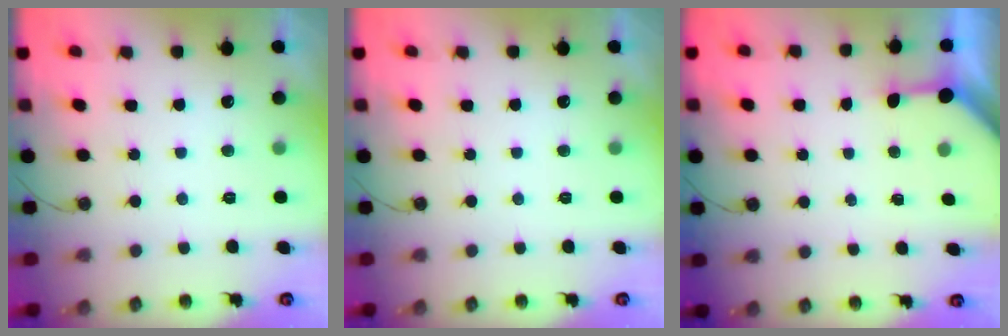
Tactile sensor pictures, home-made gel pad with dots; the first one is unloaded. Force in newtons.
{"total": 0.0}
{"total": 3.3, "press": 3.3, "slide": 0.3}